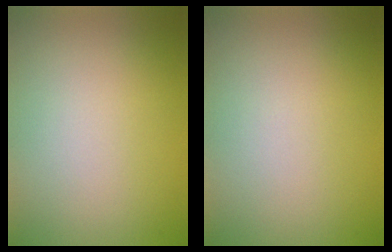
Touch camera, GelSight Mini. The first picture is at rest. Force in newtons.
{"total": 0.0}